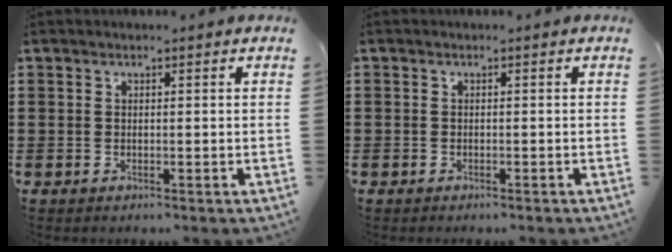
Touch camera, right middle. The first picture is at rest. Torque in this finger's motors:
{"motor_torque": [0.38, -0.89, -0.04, 0.02]}